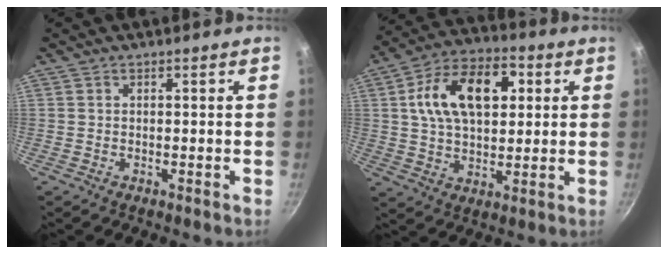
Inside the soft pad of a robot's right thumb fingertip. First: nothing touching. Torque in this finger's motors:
{"motor_torque": [0.14, 0.33, 1.16, -0.58, 0.25]}